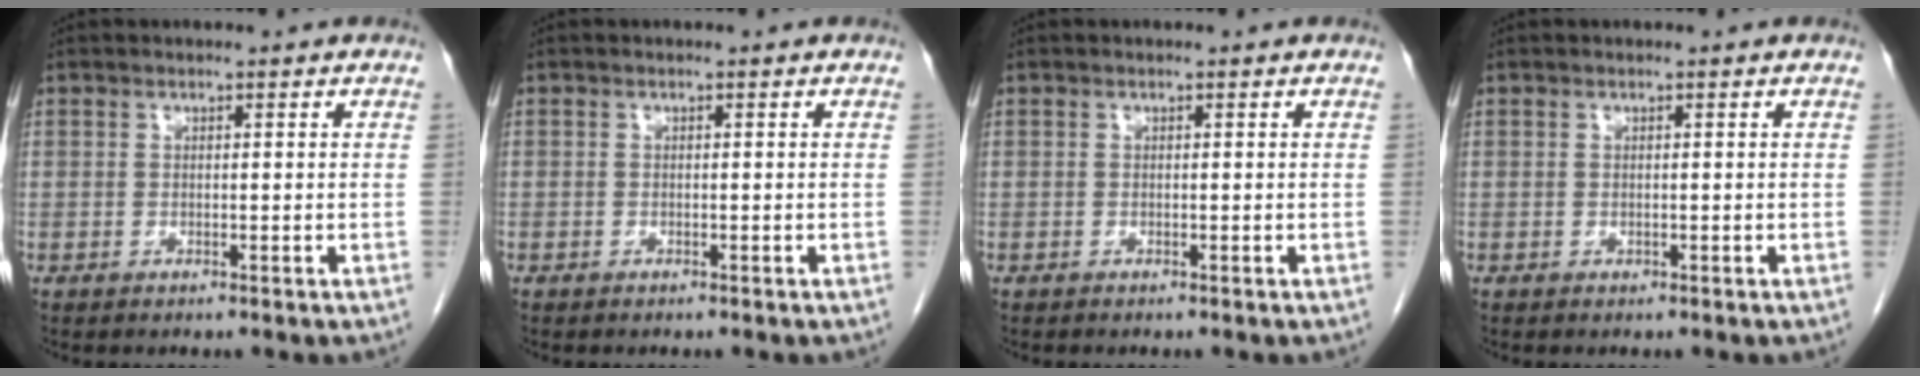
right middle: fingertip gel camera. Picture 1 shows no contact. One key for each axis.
{"total": 0.0}
{"total": 0.0}
{"total": 0.0}